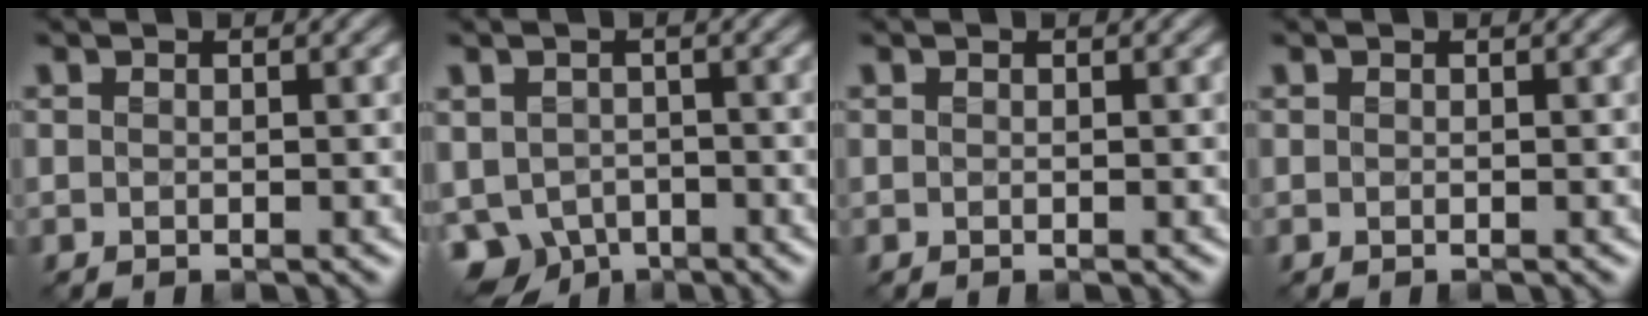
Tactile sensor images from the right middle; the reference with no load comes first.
{"total": 5.0, "force": [-2.6, 3.7, 2.3], "torque": [-0.050, -0.013, -0.051]}
{"total": 0.0}
{"total": 0.0}